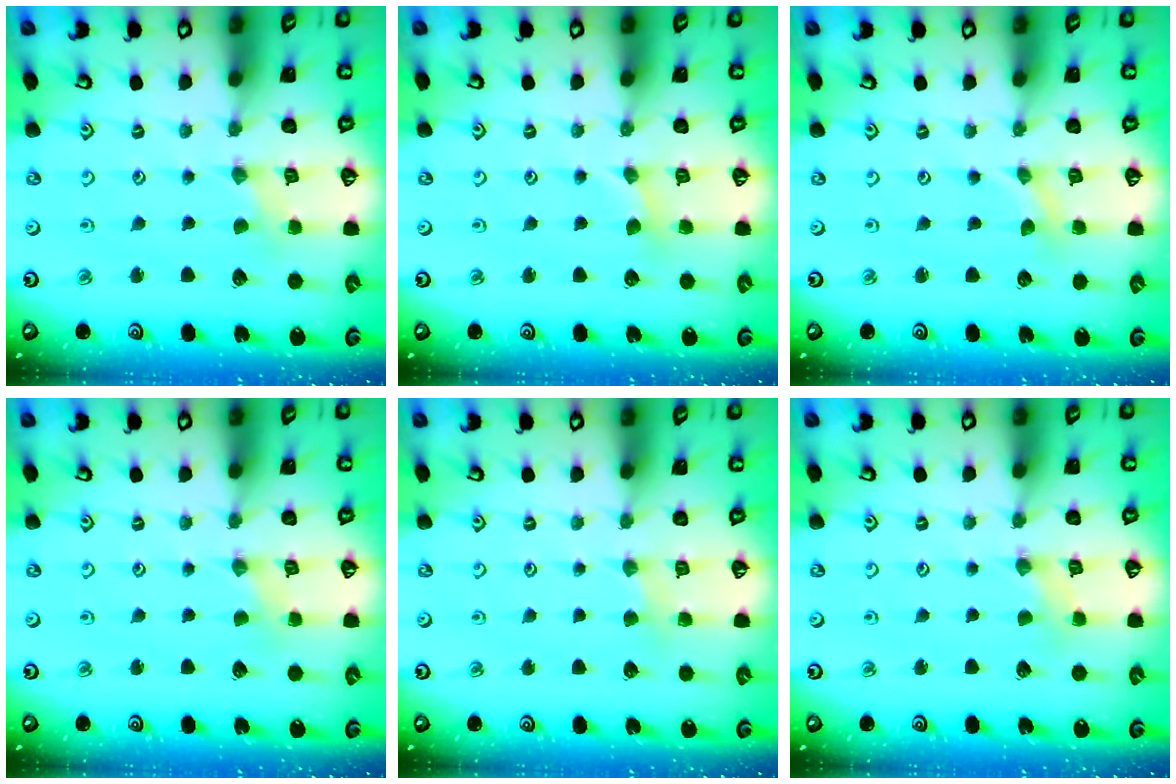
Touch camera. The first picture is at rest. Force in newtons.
{"total": 1.6, "press": 1.6, "slide": 0.4}
{"total": 0.0}
{"total": 0.0}
{"total": 2.0, "press": 2.0, "slide": 0.4}
{"total": 0.0}